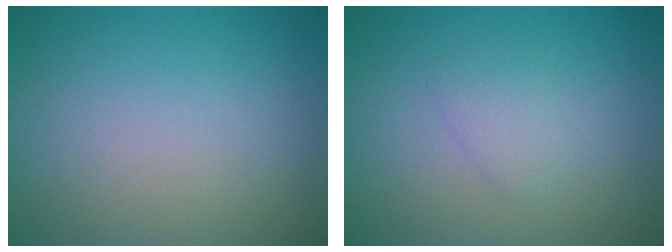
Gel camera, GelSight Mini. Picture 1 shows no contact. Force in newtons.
{"total": 1.6, "press": 1.6, "slide": 0.1}